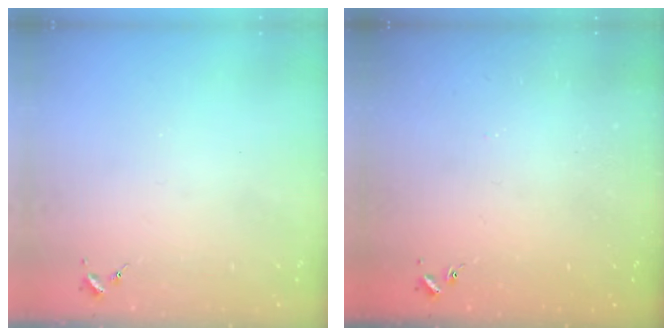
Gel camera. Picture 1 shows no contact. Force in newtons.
{"total": 0.9, "press": 0.8, "slide": 0.2}